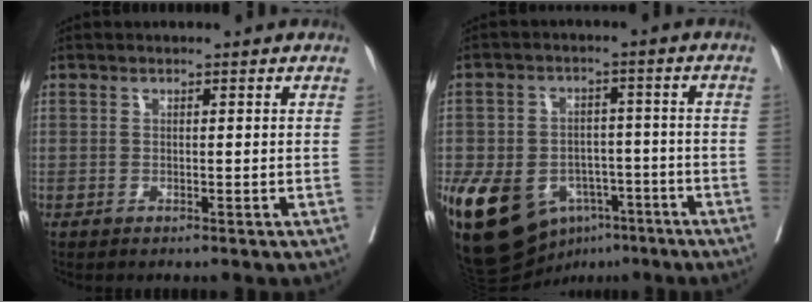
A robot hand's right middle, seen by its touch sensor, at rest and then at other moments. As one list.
[{"total": 16.7, "force": [-8.1, 11.2, 9.4], "torque": [-0.196, 0.007, -0.118]}]